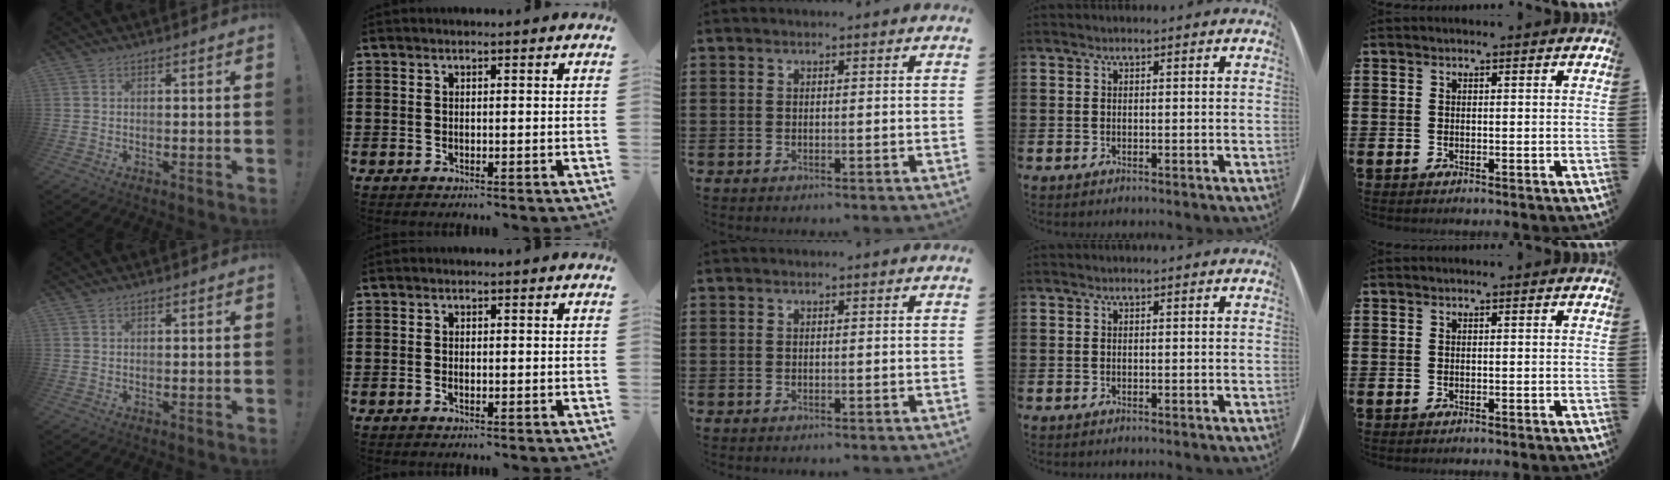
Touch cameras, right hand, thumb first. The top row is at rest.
{"thumb": {"total": 0.7, "force": [0.6, 0.3, 0.3], "torque": [-0.001, -0.001, 0.011]}, "index": {"total": 0.7, "force": [-0.3, 0.3, 0.5], "torque": [-0.011, -0.002, -0.006]}}